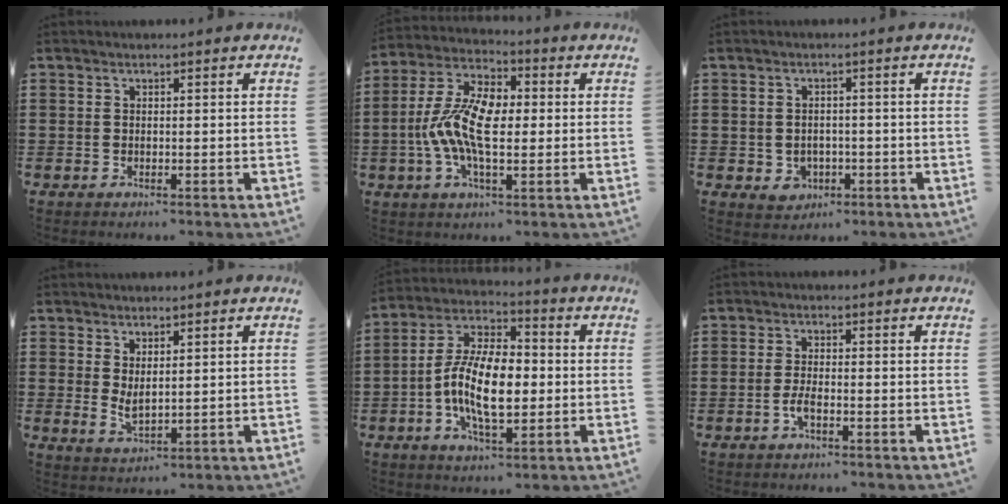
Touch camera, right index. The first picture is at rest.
{"total": 10.4, "force": [-0.9, 4.8, 9.2], "torque": [-0.204, 0.001, -0.023]}
{"total": 2.2, "force": [-0.7, 1.9, 0.9], "torque": [-0.024, 0.004, -0.017]}
{"total": 2.4, "force": [1.2, 1.0, 1.9], "torque": [-0.037, 0.002, 0.022]}
{"total": 12.2, "force": [-1.7, 5.9, 10.5], "torque": [-0.231, 0.000, -0.035]}
{"total": 2.4, "force": [-1.1, 0.6, 2.0], "torque": [-0.051, -0.005, -0.024]}